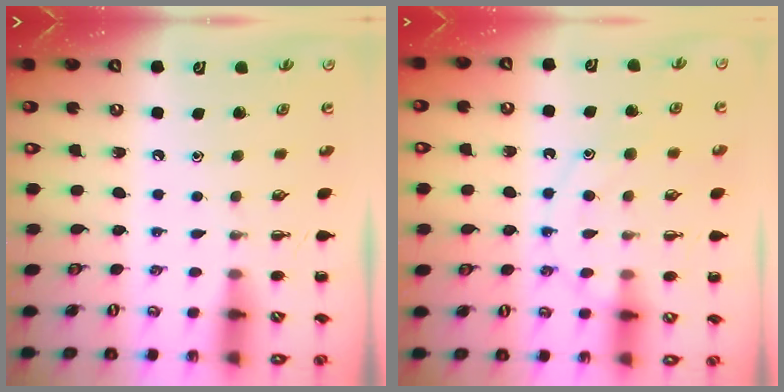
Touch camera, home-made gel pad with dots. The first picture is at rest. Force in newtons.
{"total": 10.6, "press": 10.6, "slide": 0.7}